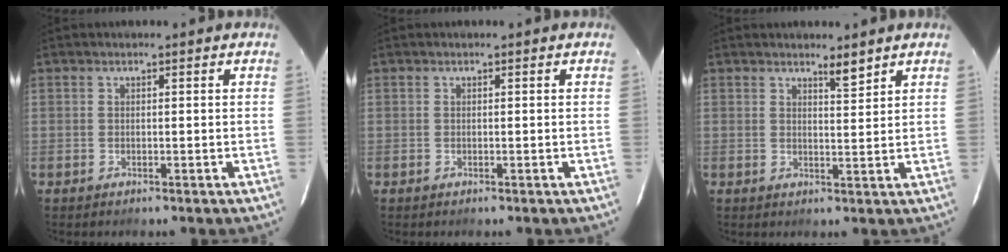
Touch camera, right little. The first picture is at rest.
{"total": 0.0}
{"total": 2.7, "force": [2.2, 0.2, 1.5], "torque": [-0.024, -0.005, 0.035]}